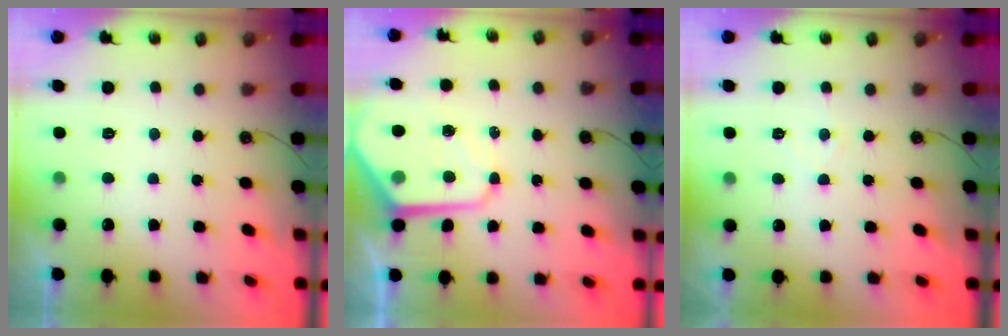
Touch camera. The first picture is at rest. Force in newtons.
{"total": 9.6, "press": 9.5, "slide": 0.8}
{"total": 3.8, "press": 3.8, "slide": 0.5}